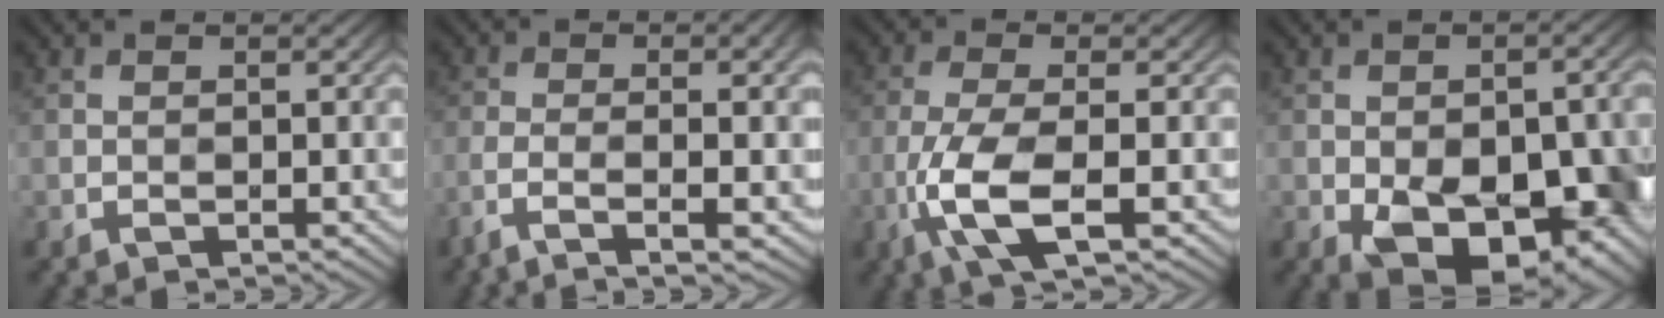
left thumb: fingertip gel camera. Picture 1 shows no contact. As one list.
[{"total": 6.4, "force": [-1.8, 1.8, 5.9], "torque": [-0.094, -0.001, -0.040]}, {"total": 6.5, "force": [-2.0, 2.0, 5.9], "torque": [-0.131, 0.003, -0.051]}, {"total": 13.6, "force": [-4.7, 7.7, 10.1], "torque": [-0.128, -0.025, -0.054]}]